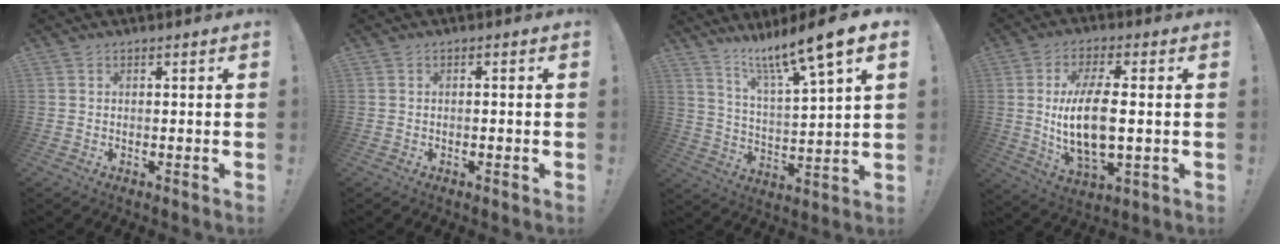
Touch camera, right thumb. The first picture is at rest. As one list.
[{"total": 0.8, "force": [-0.7, 0.1, 0.5], "torque": [-0.008, 0.002, -0.011]}, {"total": 13.0, "force": [9.8, -0.1, 8.5], "torque": [-0.152, -0.073, 0.151]}, {"total": 14.8, "force": [0.2, 6.2, 13.5], "torque": [-0.260, -0.016, -0.004]}]